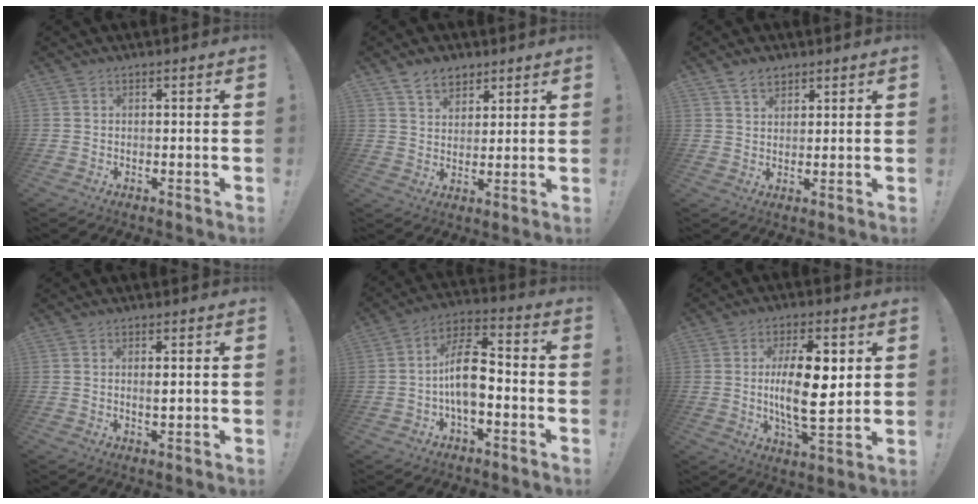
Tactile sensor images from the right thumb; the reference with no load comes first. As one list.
[{"total": 7.5, "force": [5.1, 4.8, 2.7], "torque": [-0.047, -0.022, 0.098]}, {"total": 4.3, "force": [3.0, 2.6, 1.7], "torque": [-0.025, -0.012, 0.055]}, {"total": 1.7, "force": [0.3, 0.3, 1.7], "torque": [-0.023, -0.006, 0.002]}, {"total": 12.8, "force": [-2.2, 7.1, 10.4], "torque": [-0.191, 0.018, -0.042]}, {"total": 16.4, "force": [1.7, 6.3, 15.0], "torque": [-0.256, -0.013, 0.014]}]